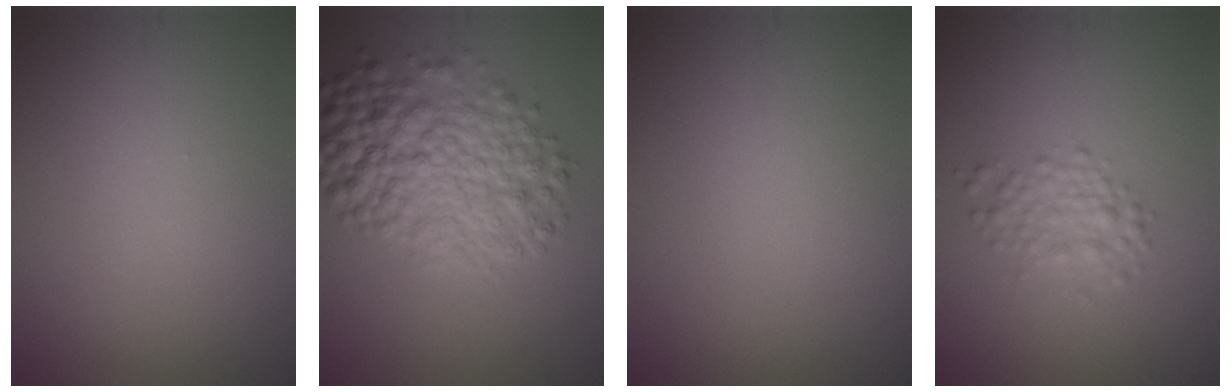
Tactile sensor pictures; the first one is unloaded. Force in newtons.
{"total": 8.1, "press": 8.1, "slide": 0.1}
{"total": 0.0}
{"total": 2.4, "press": 2.4, "slide": 0.0}